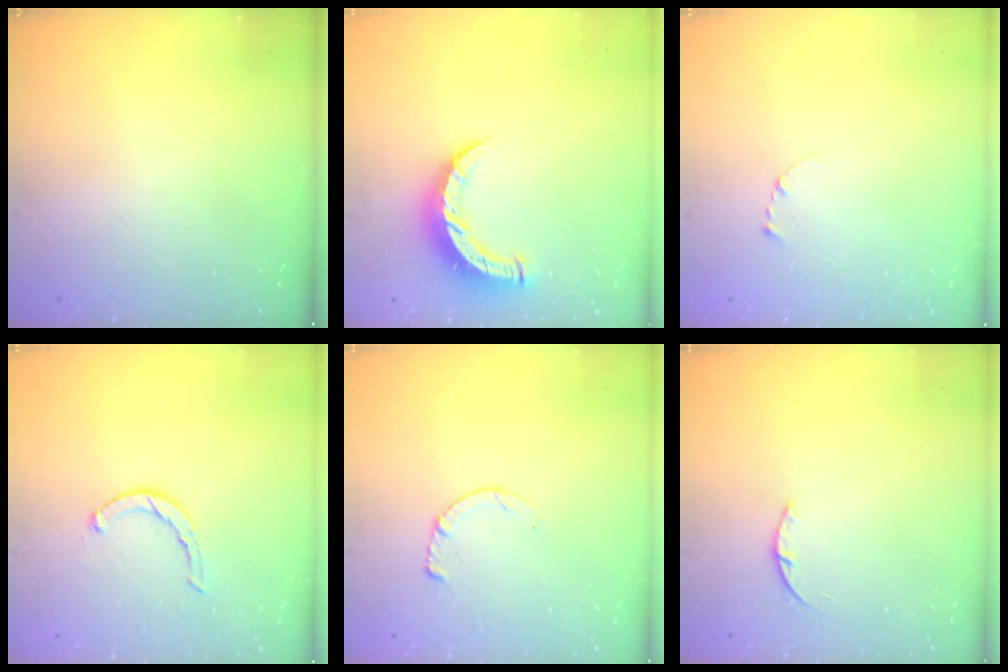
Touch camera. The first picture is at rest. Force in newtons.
{"total": 9.2, "press": 9.1, "slide": 0.6}
{"total": 2.3, "press": 2.3, "slide": 0.2}
{"total": 2.3, "press": 2.2, "slide": 0.5}
{"total": 3.0, "press": 3.0, "slide": 0.3}
{"total": 1.4, "press": 1.4, "slide": 0.3}